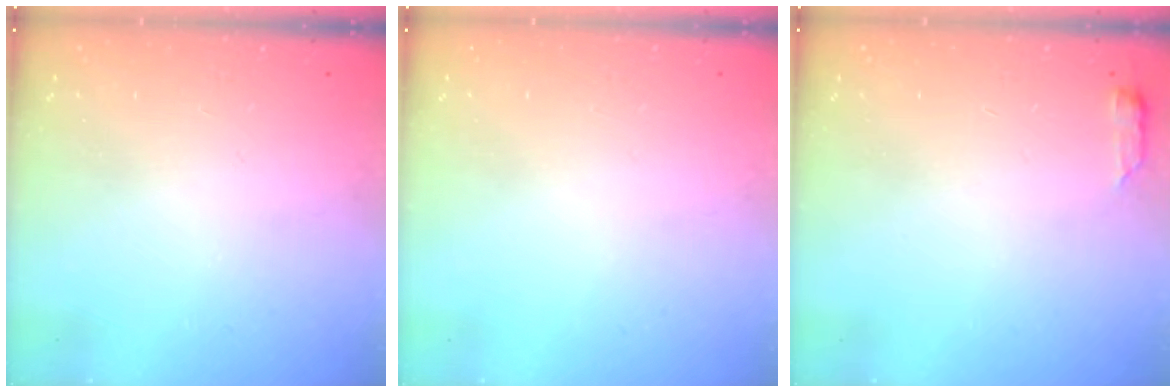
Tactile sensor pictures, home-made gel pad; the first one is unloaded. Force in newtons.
{"total": 0.0}
{"total": 2.9, "press": 2.8, "slide": 0.6}